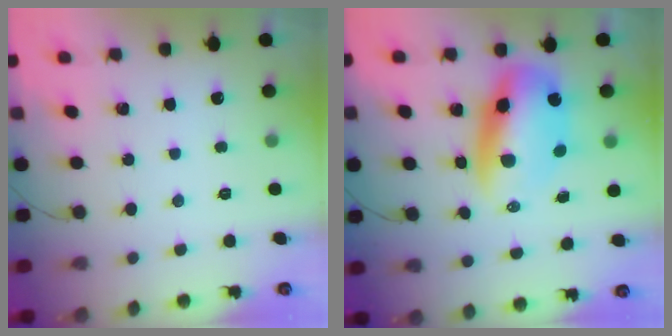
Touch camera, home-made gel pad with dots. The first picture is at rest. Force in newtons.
{"total": 11.9, "press": 11.5, "slide": 3.0}